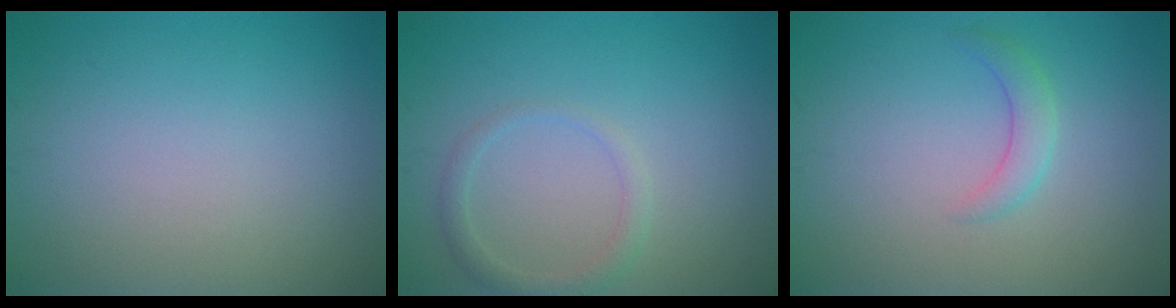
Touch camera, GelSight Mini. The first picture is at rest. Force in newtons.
{"total": 1.7, "press": 1.7, "slide": 0.1}
{"total": 1.8, "press": 1.8, "slide": 0.1}